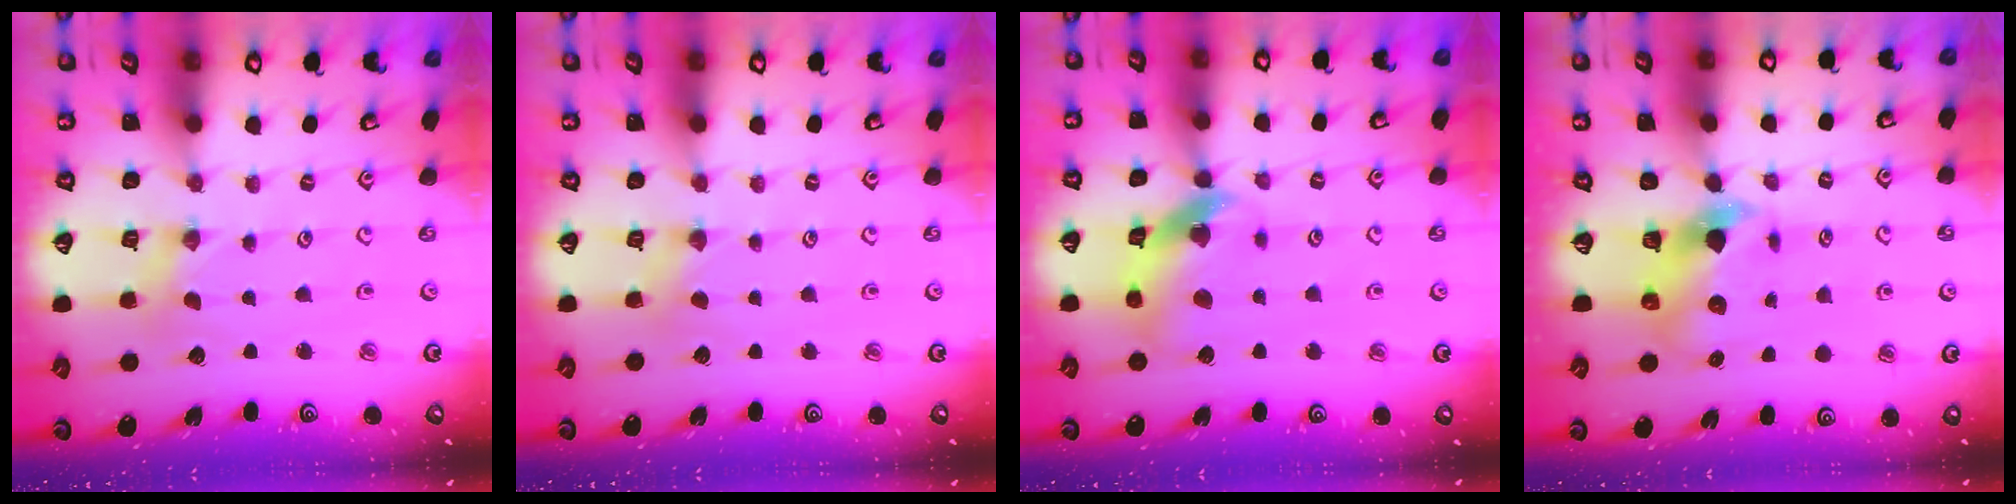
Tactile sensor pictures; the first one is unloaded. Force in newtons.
{"total": 2.0, "press": 2.0, "slide": 0.5}
{"total": 14.3, "press": 14.2, "slide": 1.7}
{"total": 6.9, "press": 6.8, "slide": 1.1}